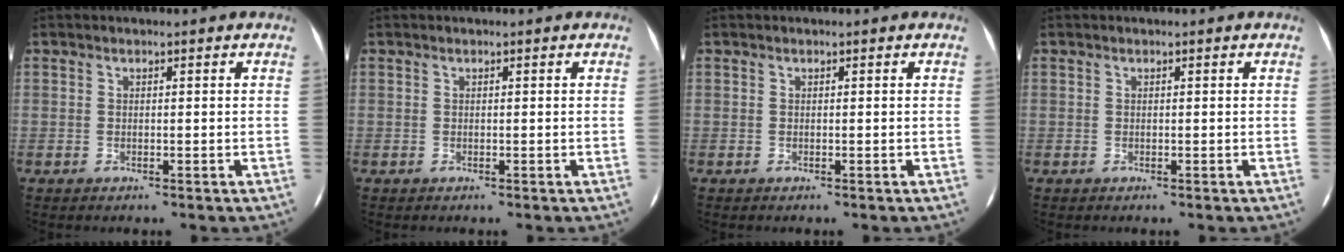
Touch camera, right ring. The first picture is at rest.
{"total": 0.0}
{"total": 0.0}
{"total": 0.0}